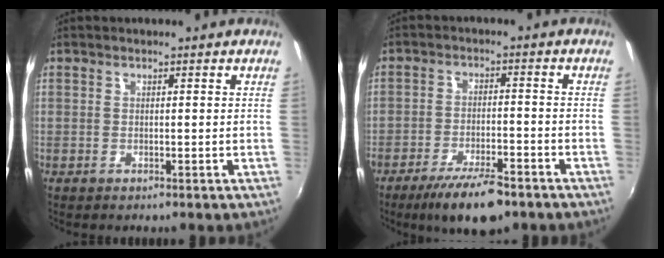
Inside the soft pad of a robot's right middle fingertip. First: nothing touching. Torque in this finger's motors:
{"motor_torque": [0.28, -0.29, 0.21, 0.05]}